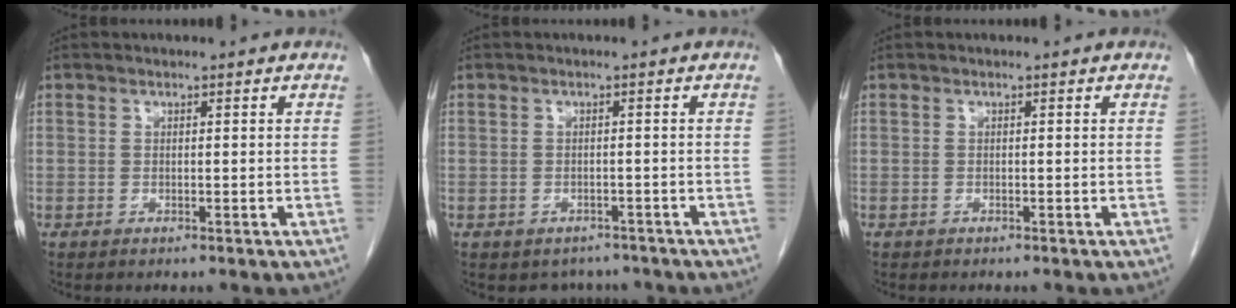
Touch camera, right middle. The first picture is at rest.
{"total": 3.4, "force": [-2.8, 1.9, 0.1], "torque": [0.001, 0.008, -0.037]}
{"total": 0.0}